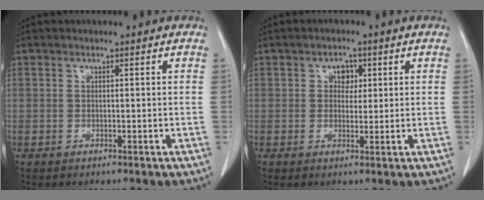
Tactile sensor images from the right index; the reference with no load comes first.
{"total": 2.6, "force": [0.8, 1.9, 1.5], "torque": [-0.018, 0.004, 0.011]}